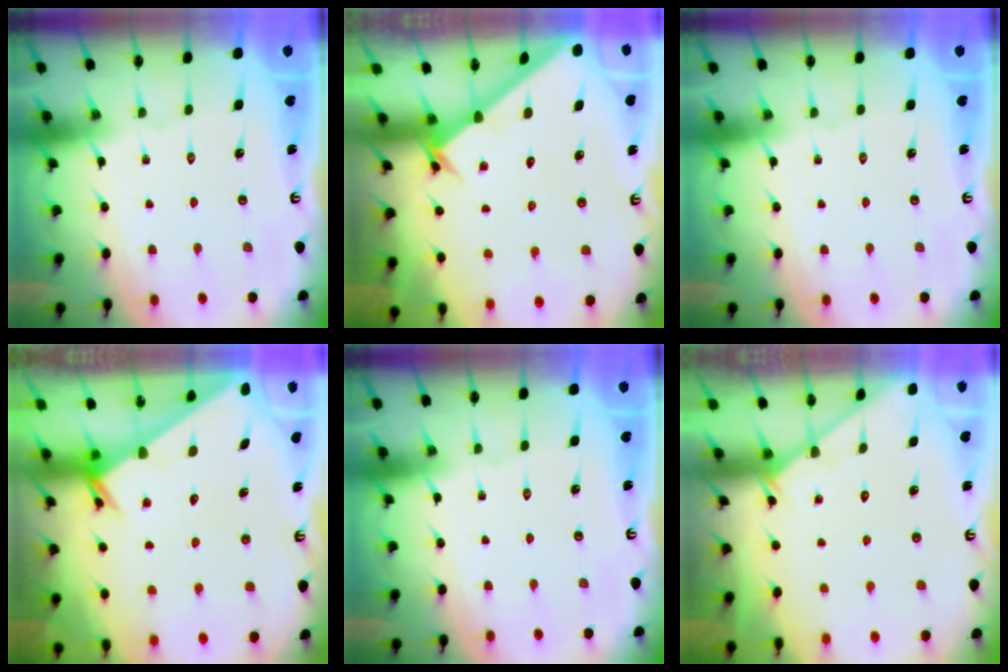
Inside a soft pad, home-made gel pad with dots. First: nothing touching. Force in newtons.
{"total": 1.9, "press": 1.9, "slide": 0.2}
{"total": 0.0}
{"total": 1.8, "press": 1.8, "slide": 0.1}
{"total": 0.0}
{"total": 2.2, "press": 2.2, "slide": 0.2}